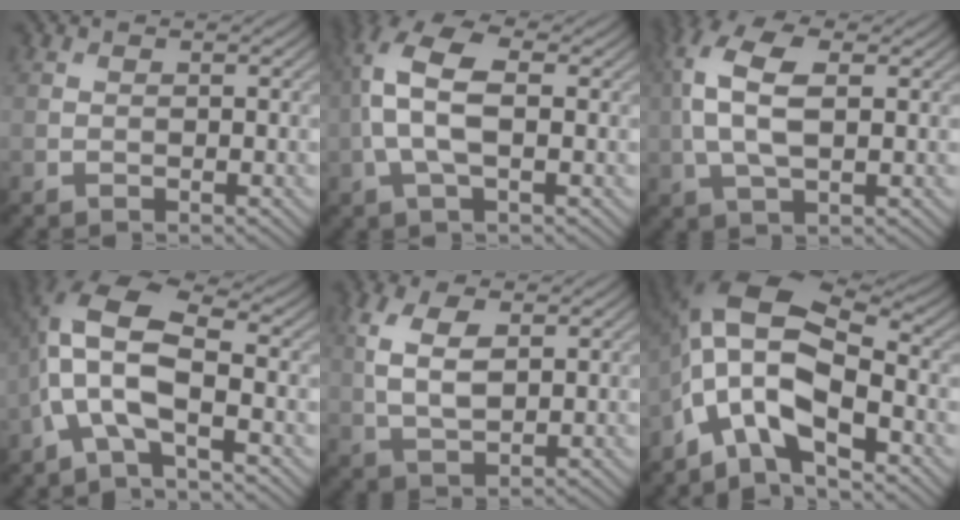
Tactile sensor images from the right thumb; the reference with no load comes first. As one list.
[{"total": 8.9, "force": [0.3, 4.2, 7.8], "torque": [-0.182, 0.022, -0.003]}, {"total": 9.5, "force": [1.3, 4.7, 8.2], "torque": [-0.199, 0.016, 0.019]}, {"total": 9.3, "force": [-1.8, 3.5, 8.4], "torque": [-0.185, 0.021, -0.052]}, {"total": 6.3, "force": [1.7, 3.3, 5.2], "torque": [-0.120, 0.004, 0.034]}, {"total": 13.1, "force": [-4.3, 6.0, 10.8], "torque": [-0.210, 0.002, -0.094]}]